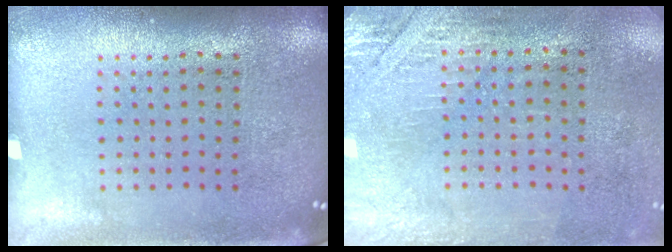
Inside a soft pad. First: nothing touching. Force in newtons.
{"total": 2.9, "press": 2.5, "slide": 1.5}